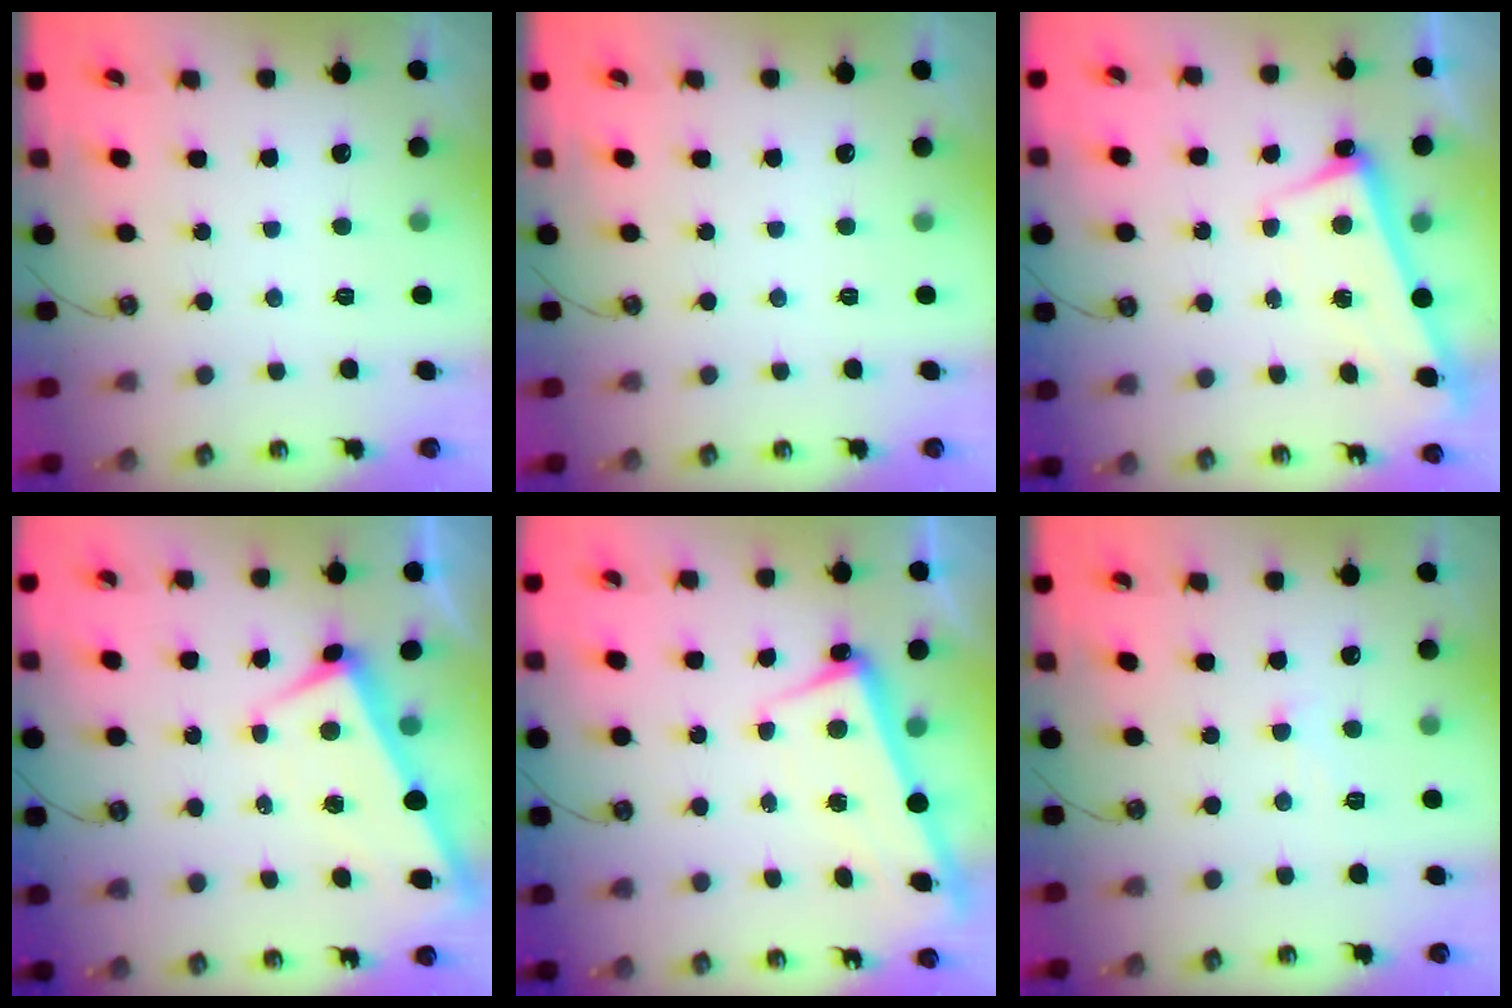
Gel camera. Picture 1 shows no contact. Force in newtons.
{"total": 0.0}
{"total": 2.6, "press": 2.4, "slide": 0.9}
{"total": 0.9, "press": 0.7, "slide": 0.5}
{"total": 2.4, "press": 2.2, "slide": 0.9}
{"total": 0.9, "press": 0.8, "slide": 0.5}